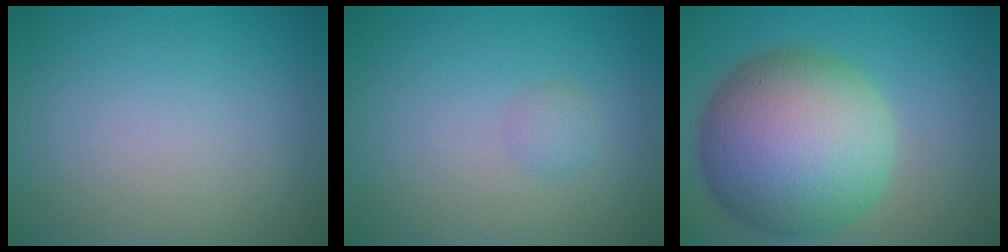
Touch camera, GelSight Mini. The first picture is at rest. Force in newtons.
{"total": 1.0, "press": 1.0, "slide": 0.1}
{"total": 13.6, "press": 13.6, "slide": 0.4}